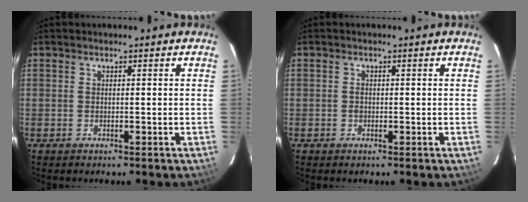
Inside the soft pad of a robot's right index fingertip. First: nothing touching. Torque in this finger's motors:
{"motor_torque": [0.10, 0.05, 0.11, 0.02]}